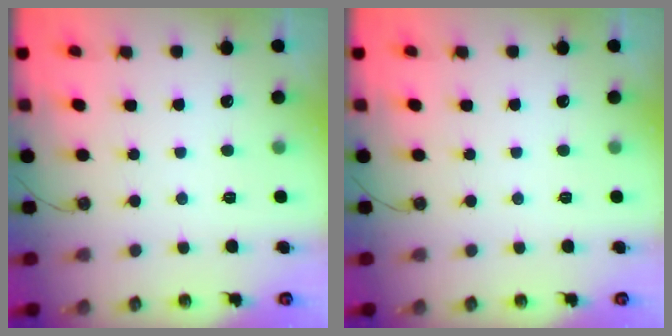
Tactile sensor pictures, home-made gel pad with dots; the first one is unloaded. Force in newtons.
{"total": 0.0}